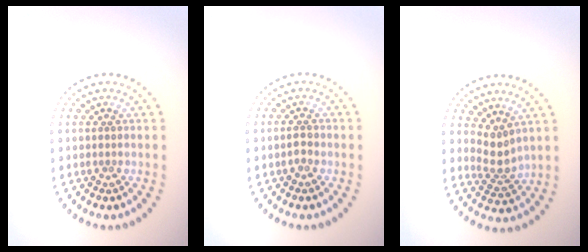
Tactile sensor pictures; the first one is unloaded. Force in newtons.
{"total": 1.1, "press": 1.1, "slide": 0.3}
{"total": 2.3, "press": 1.5, "slide": 1.6}